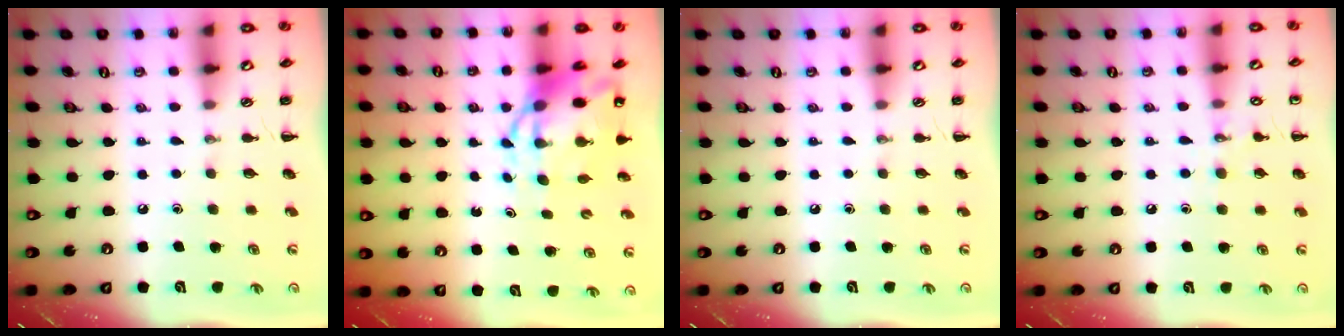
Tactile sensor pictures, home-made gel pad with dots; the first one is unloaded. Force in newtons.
{"total": 9.0, "press": 8.7, "slide": 2.3}
{"total": 0.0}
{"total": 7.3, "press": 7.2, "slide": 1.5}